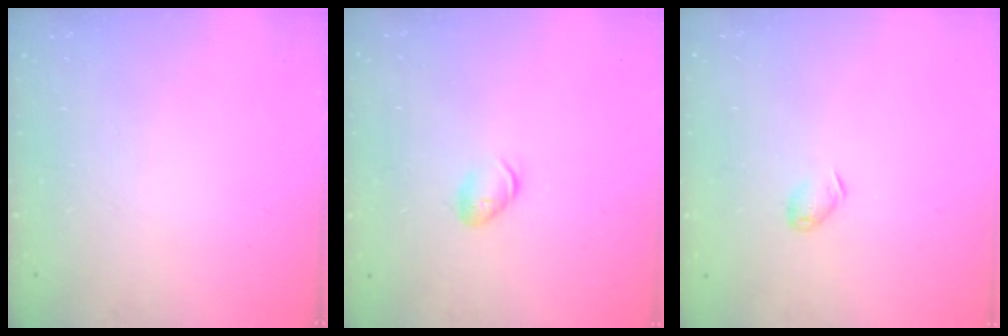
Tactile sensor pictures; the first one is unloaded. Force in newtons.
{"total": 5.6, "press": 5.5, "slide": 0.9}
{"total": 5.4, "press": 5.4, "slide": 0.7}